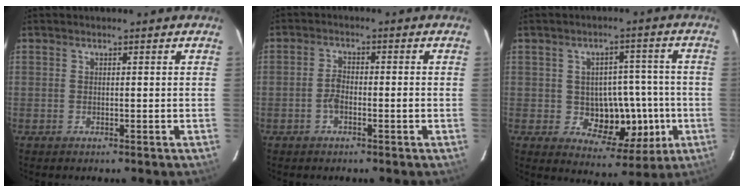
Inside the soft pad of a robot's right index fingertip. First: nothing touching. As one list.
[{"total": 2.7, "force": [-1.0, 1.0, 2.3], "torque": [-0.048, 0.005, -0.020]}, {"total": 9.9, "force": [-1.7, 6.5, 7.2], "torque": [-0.087, 0.022, -0.009]}]